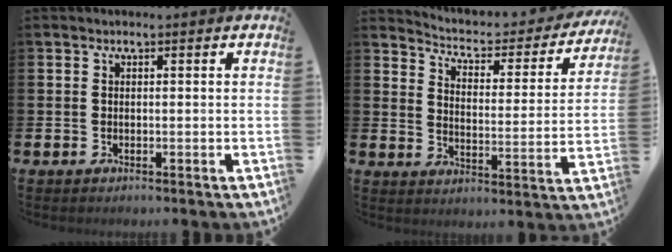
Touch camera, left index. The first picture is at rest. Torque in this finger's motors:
{"motor_torque": [0.89, -1.25, 0.28, 0.03]}